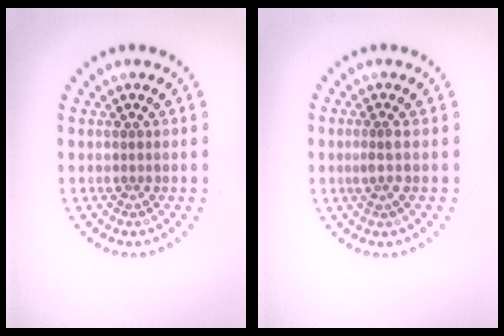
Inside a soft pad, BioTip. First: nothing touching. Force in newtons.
{"total": 1.5, "press": 1.1, "slide": 0.9}